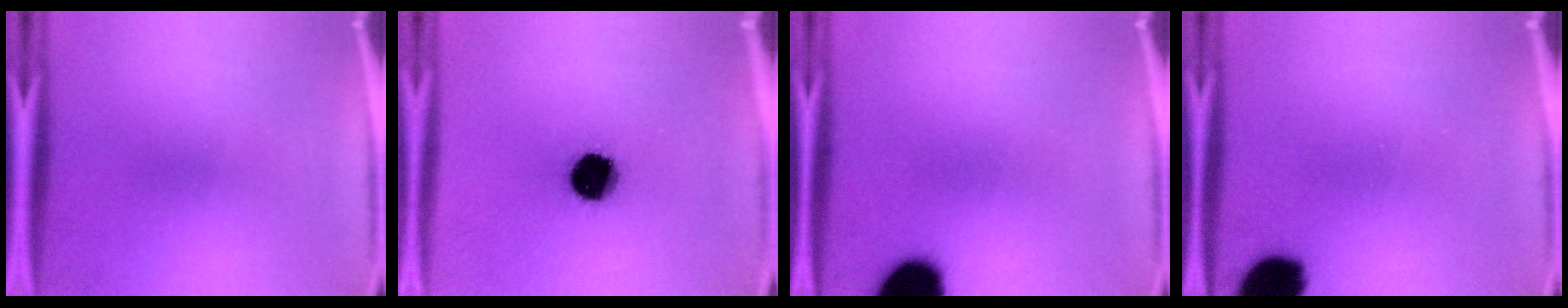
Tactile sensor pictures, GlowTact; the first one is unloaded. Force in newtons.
{"total": 12.8}
{"total": 12.6}
{"total": 10.8}